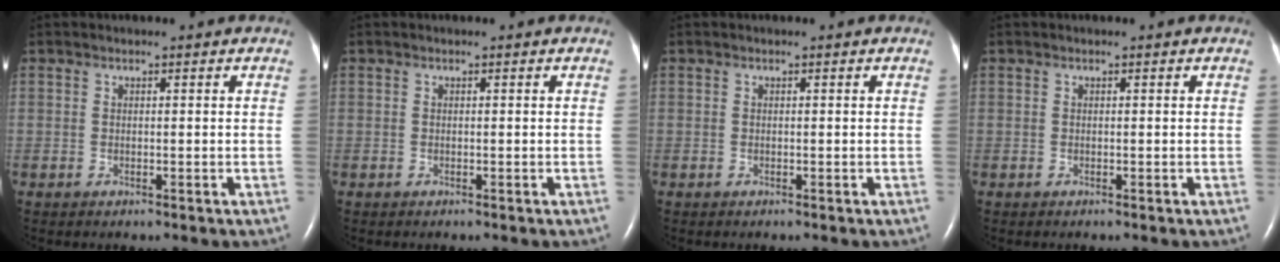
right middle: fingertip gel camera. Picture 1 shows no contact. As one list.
[{"total": 0.0}, {"total": 0.0}, {"total": 0.0}]